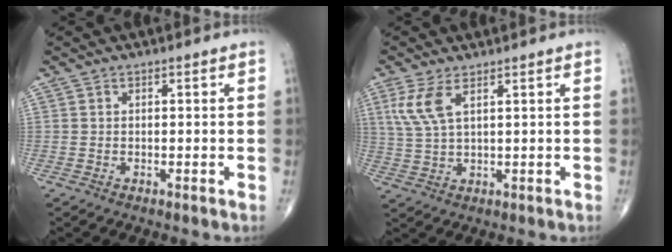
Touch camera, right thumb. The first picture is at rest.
{"total": 5.6, "force": [2.5, 1.9, 4.6], "torque": [-0.116, -0.004, 0.059]}